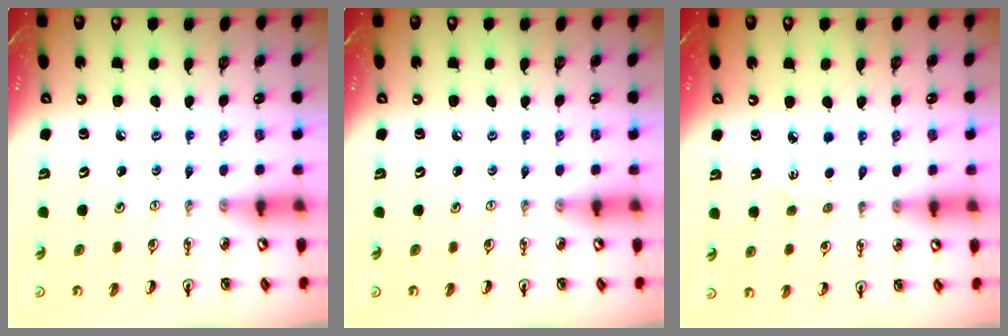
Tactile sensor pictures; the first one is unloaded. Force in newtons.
{"total": 0.0}
{"total": 3.2, "press": 3.2, "slide": 0.3}